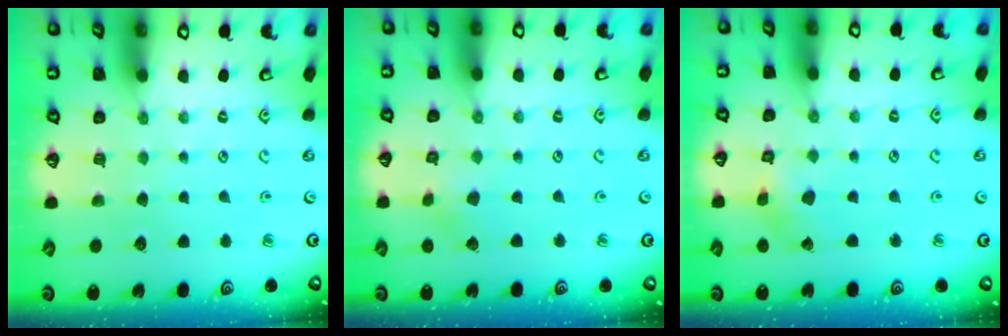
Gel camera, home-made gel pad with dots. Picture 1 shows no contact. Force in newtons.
{"total": 2.2, "press": 2.2, "slide": 0.1}
{"total": 2.4, "press": 2.4, "slide": 0.5}